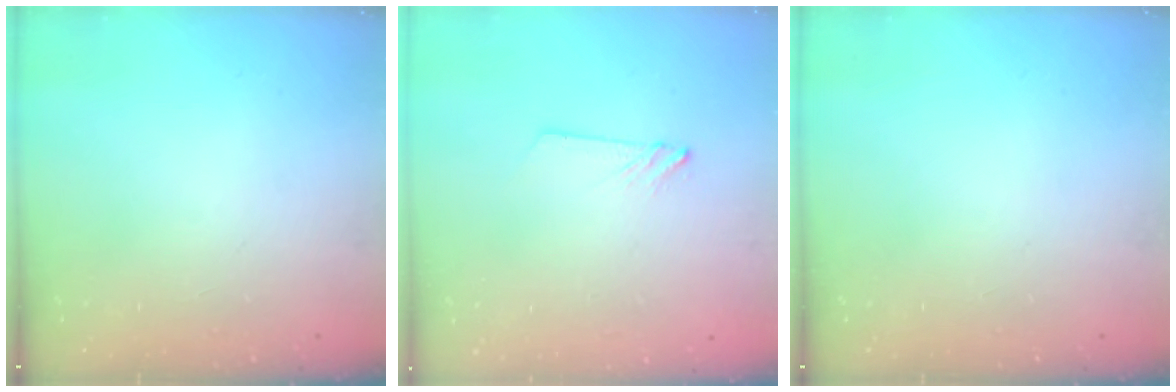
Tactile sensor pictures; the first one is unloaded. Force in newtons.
{"total": 2.4, "press": 2.4, "slide": 0.2}
{"total": 0.0}